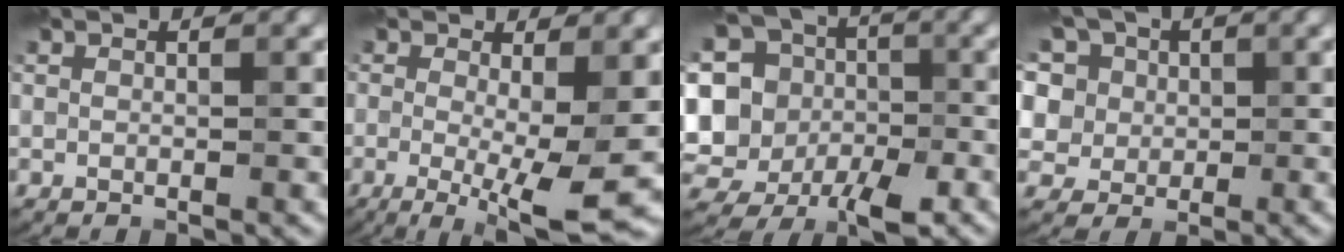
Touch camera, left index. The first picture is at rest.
{"total": 7.8, "force": [-1.0, 1.8, 7.5], "torque": [-0.123, -0.019, -0.016]}
{"total": 16.8, "force": [-0.7, 15.0, 7.4], "torque": [-0.221, 0.011, -0.022]}
{"total": 14.9, "force": [7.8, 10.5, 7.1], "torque": [-0.172, 0.053, 0.111]}